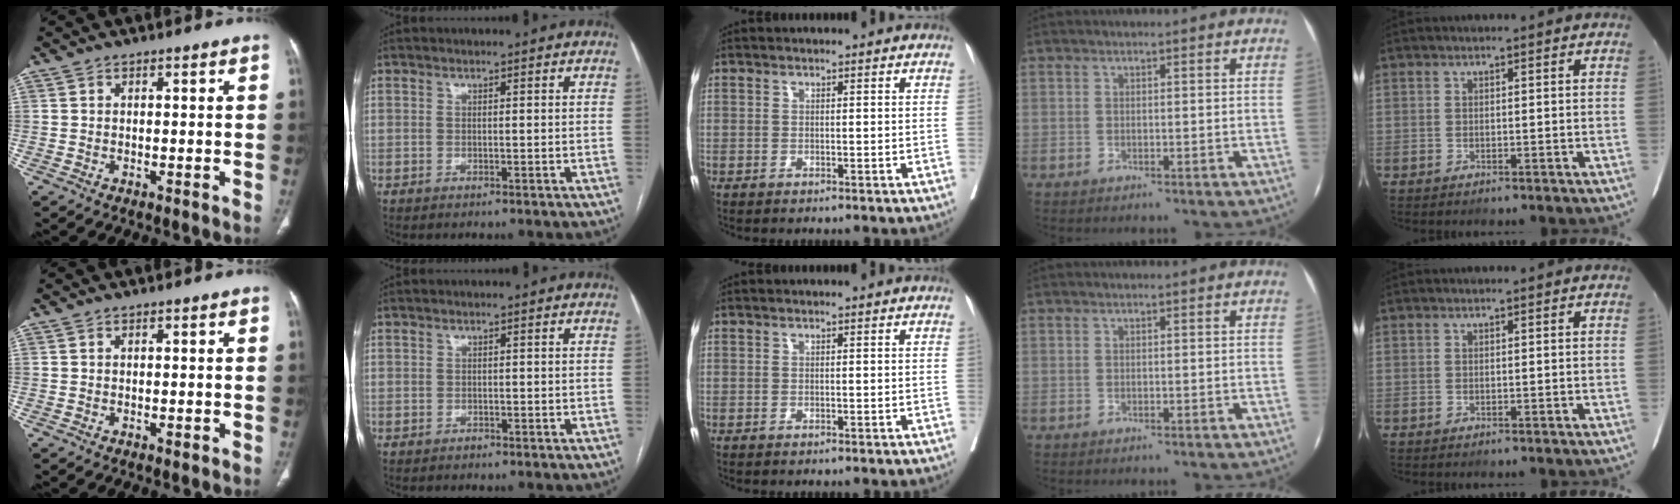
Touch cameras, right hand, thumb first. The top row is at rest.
{"thumb": {"total": 0.5, "force": [-0.1, 0.3, 0.4], "torque": [-0.002, -0.003, -0.002]}, "index": {"total": 0.5, "force": [-0.2, 0.4, 0.0], "torque": [-0.001, 0.004, -0.005]}}